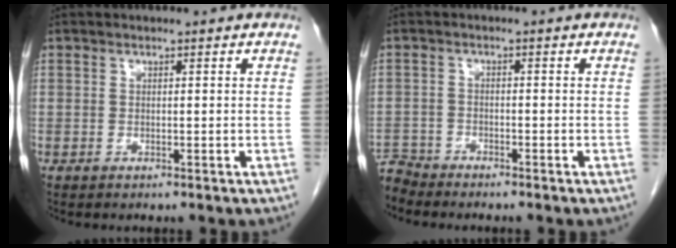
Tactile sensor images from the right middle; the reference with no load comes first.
{"total": 3.7, "force": [-3.7, 0.4, -0.7], "torque": [0.014, -0.012, -0.071]}